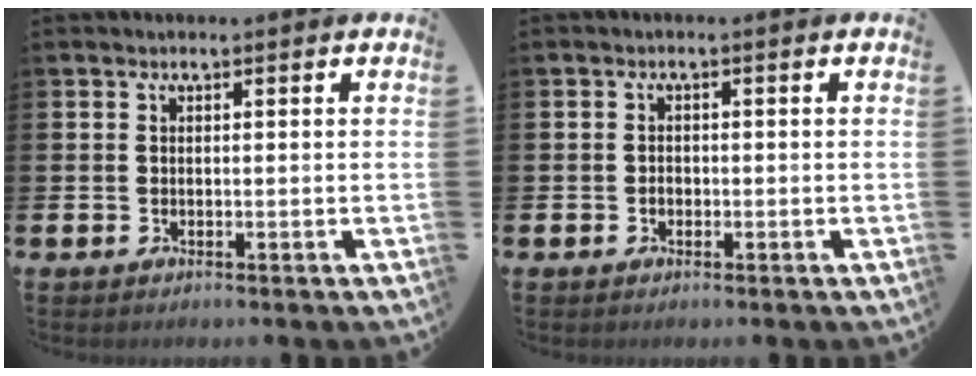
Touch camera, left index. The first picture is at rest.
{"total": 1.0, "force": [-0.3, 0.8, 0.5], "torque": [-0.003, 0.001, -0.009]}